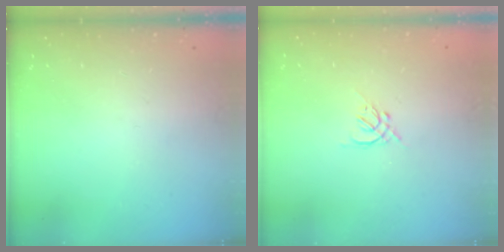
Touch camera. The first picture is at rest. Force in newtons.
{"total": 1.3, "press": 1.2, "slide": 0.5}